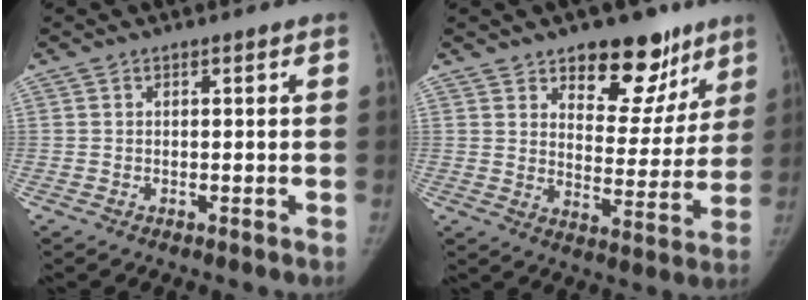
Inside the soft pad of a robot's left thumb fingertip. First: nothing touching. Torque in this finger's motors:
{"motor_torque": [0.12, 0.04, 0.83, -0.49, 0.05]}